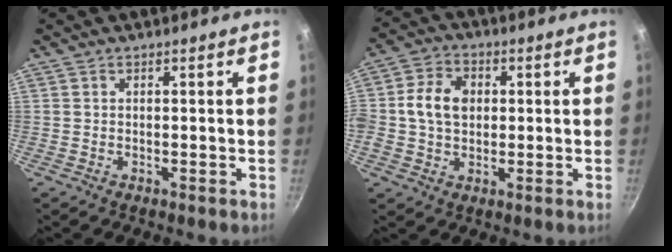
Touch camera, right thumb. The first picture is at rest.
{"total": 8.7, "force": [0.9, 6.7, 5.5], "torque": [-0.085, 0.009, 0.001]}